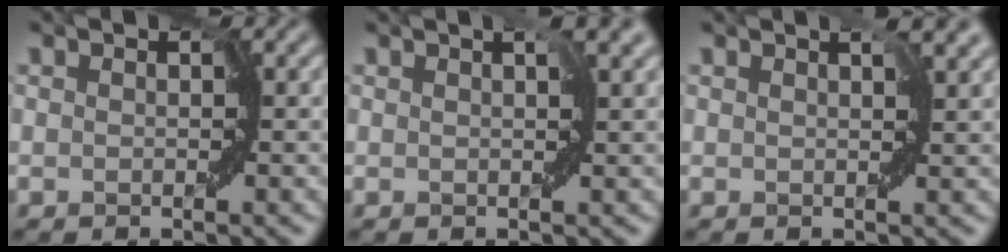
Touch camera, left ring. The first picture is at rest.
{"total": 2.0, "force": [1.0, 0.5, 1.7], "torque": [-0.026, 0.006, 0.017]}
{"total": 2.7, "force": [1.3, 1.0, 2.1], "torque": [-0.027, 0.006, 0.020]}